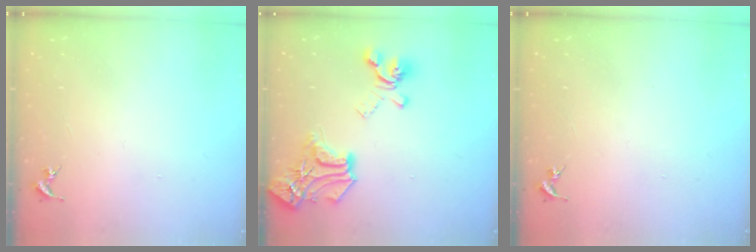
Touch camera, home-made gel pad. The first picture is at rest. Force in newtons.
{"total": 19.7, "press": 19.7, "slide": 1.4}
{"total": 0.0}